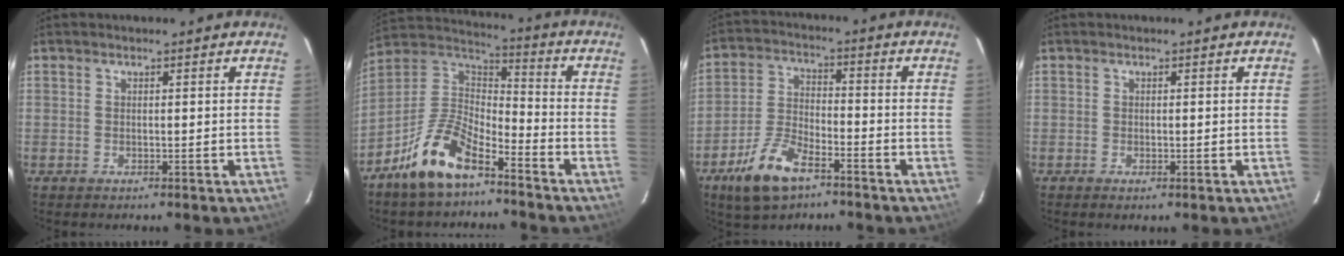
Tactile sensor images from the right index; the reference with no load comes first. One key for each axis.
{"total": 13.3, "fx": -9.2, "fy": 4.9, "fz": 8.3, "tx": -0.183, "ty": 0.018, "tz": -0.177}
{"total": 10.8, "fx": -6.9, "fy": 4.4, "fz": 7.1, "tx": -0.163, "ty": -0.006, "tz": -0.133}
{"total": 0.6, "fx": -0.3, "fy": 0.2, "fz": 0.5, "tx": -0.009, "ty": -0.002, "tz": -0.006}